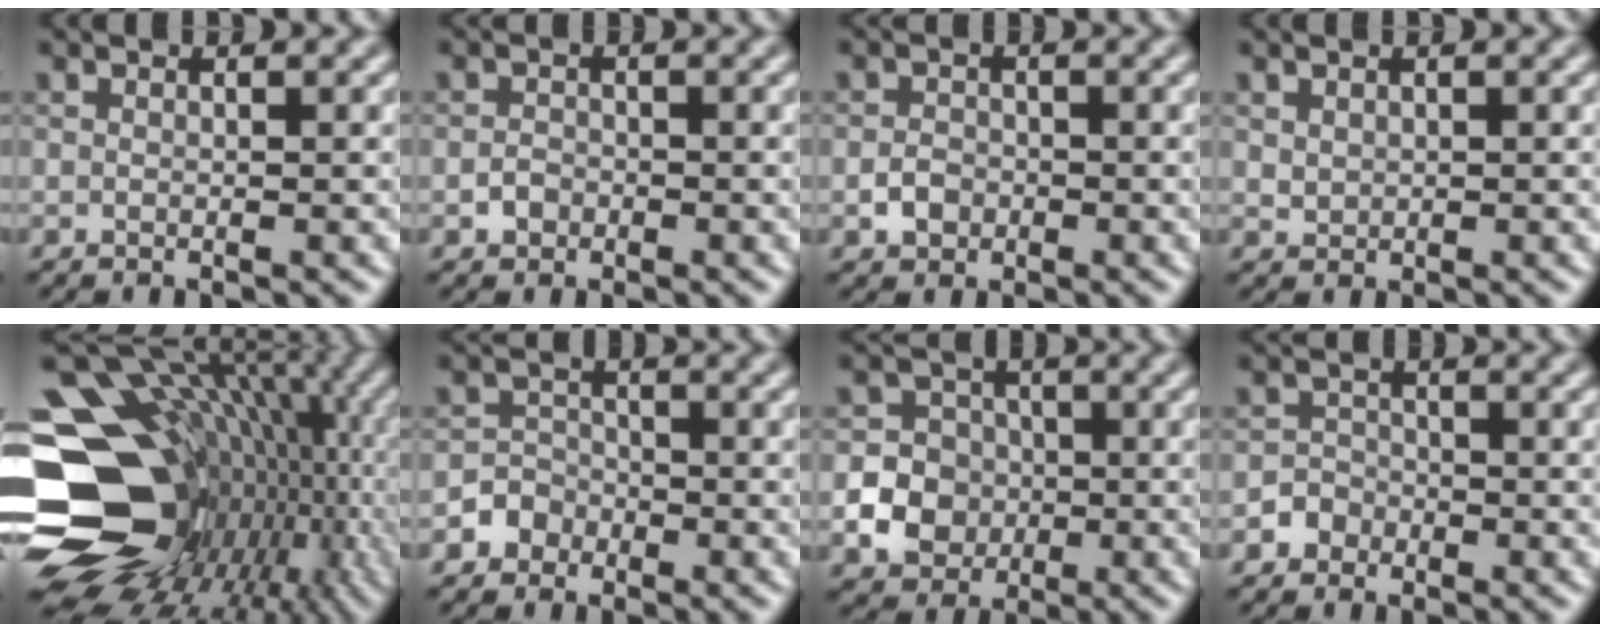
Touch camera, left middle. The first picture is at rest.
{"total": 1.2, "force": [-0.6, 0.9, 0.3], "torque": [-0.003, 0.000, -0.013]}
{"total": 1.6, "force": [-0.6, 1.4, 0.6], "torque": [-0.008, 0.000, -0.015]}
{"total": 0.9, "force": [0.4, 0.7, 0.3], "torque": [-0.008, -0.003, 0.013]}
{"total": 20.0, "force": [-3.4, 15.8, 11.8], "torque": [-0.205, 0.011, -0.025]}
{"total": 2.3, "force": [-1.4, 1.8, 0.1], "torque": [0.023, 0.008, -0.031]}
{"total": 7.5, "force": [-2.1, 7.0, 1.9], "torque": [-0.029, -0.004, -0.061]}
{"total": 1.7, "force": [-1.0, 1.4, 0.1], "torque": [0.013, 0.006, -0.022]}